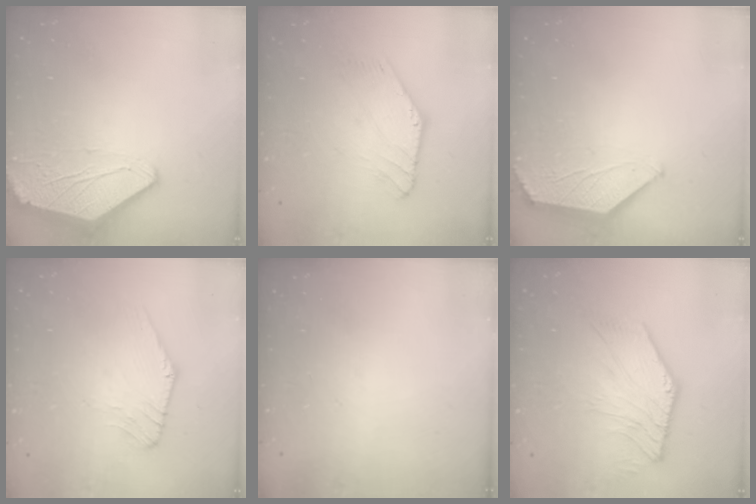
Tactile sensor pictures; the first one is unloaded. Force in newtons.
{"total": 0.9, "press": 0.9, "slide": 0.2}
{"total": 0.0}
{"total": 1.0, "press": 1.0, "slide": 0.2}
{"total": 0.0}
{"total": 6.2, "press": 6.1, "slide": 1.1}